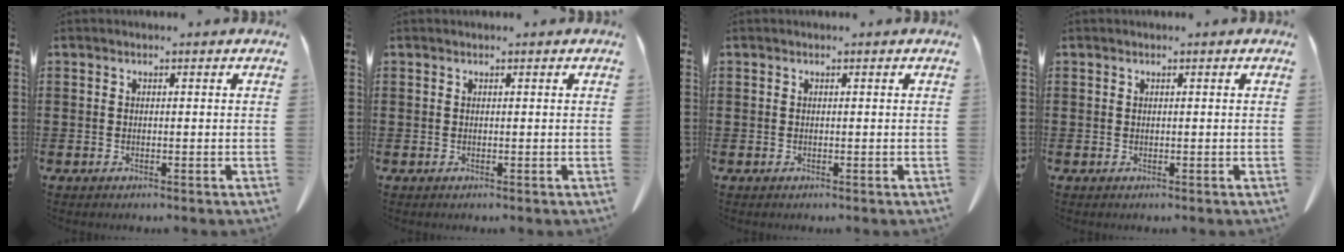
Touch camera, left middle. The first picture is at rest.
{"total": 0.0}
{"total": 0.0}
{"total": 0.0}